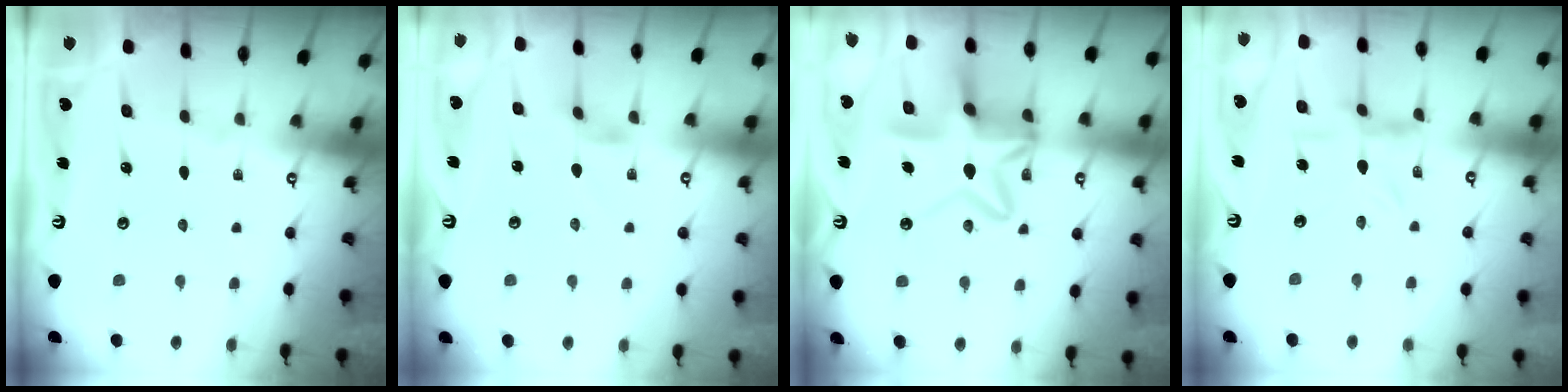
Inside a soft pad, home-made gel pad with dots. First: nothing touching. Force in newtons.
{"total": 2.4, "press": 2.3, "slide": 0.4}
{"total": 14.9, "press": 14.9, "slide": 1.4}
{"total": 6.4, "press": 6.4, "slide": 0.5}